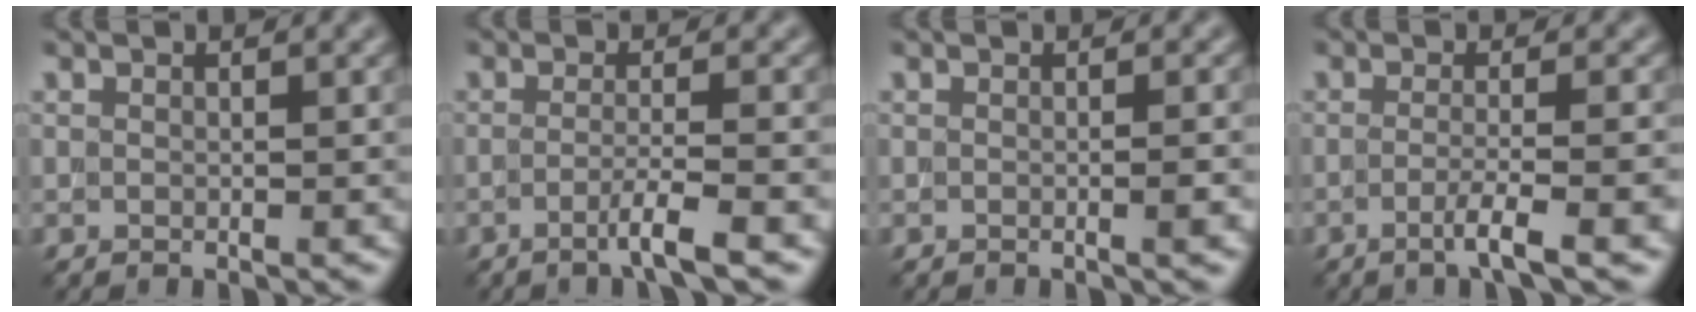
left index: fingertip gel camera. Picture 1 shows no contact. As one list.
[{"total": 3.0, "force": [-1.4, 0.3, 2.6], "torque": [-0.041, 0.001, -0.039]}, {"total": 2.1, "force": [-0.1, 0.7, 1.9], "torque": [-0.015, -0.004, -0.010]}, {"total": 4.0, "force": [-1.6, 0.6, 3.6], "torque": [-0.057, 0.001, -0.038]}]